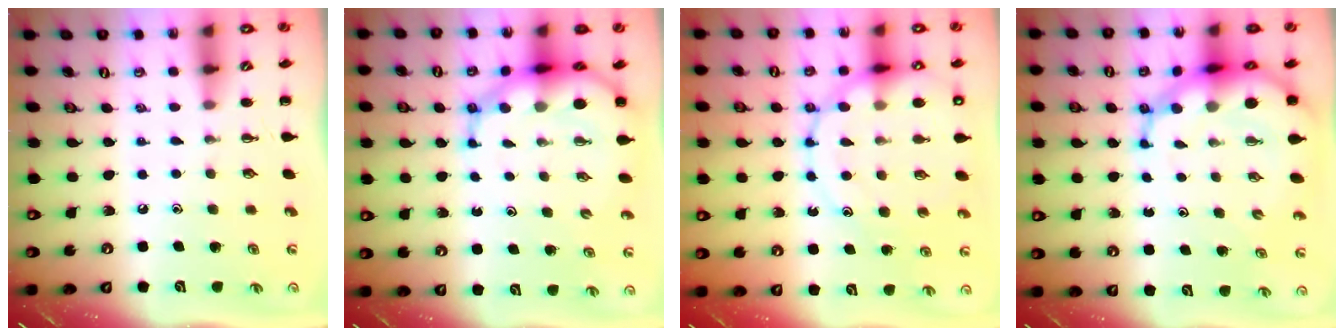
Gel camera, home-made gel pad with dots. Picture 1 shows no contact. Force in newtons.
{"total": 10.7, "press": 10.4, "slide": 2.9}
{"total": 17.1, "press": 16.9, "slide": 2.5}
{"total": 11.5, "press": 11.1, "slide": 3.2}